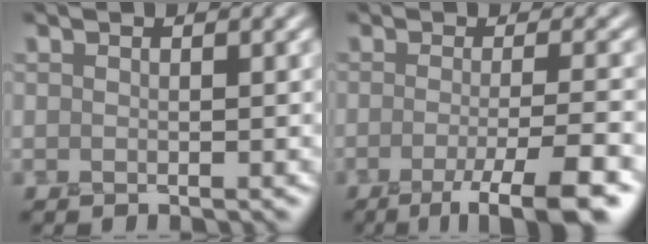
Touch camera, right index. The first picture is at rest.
{"total": 6.4, "force": [-3.3, 1.2, 5.3], "torque": [-0.073, -0.005, -0.058]}